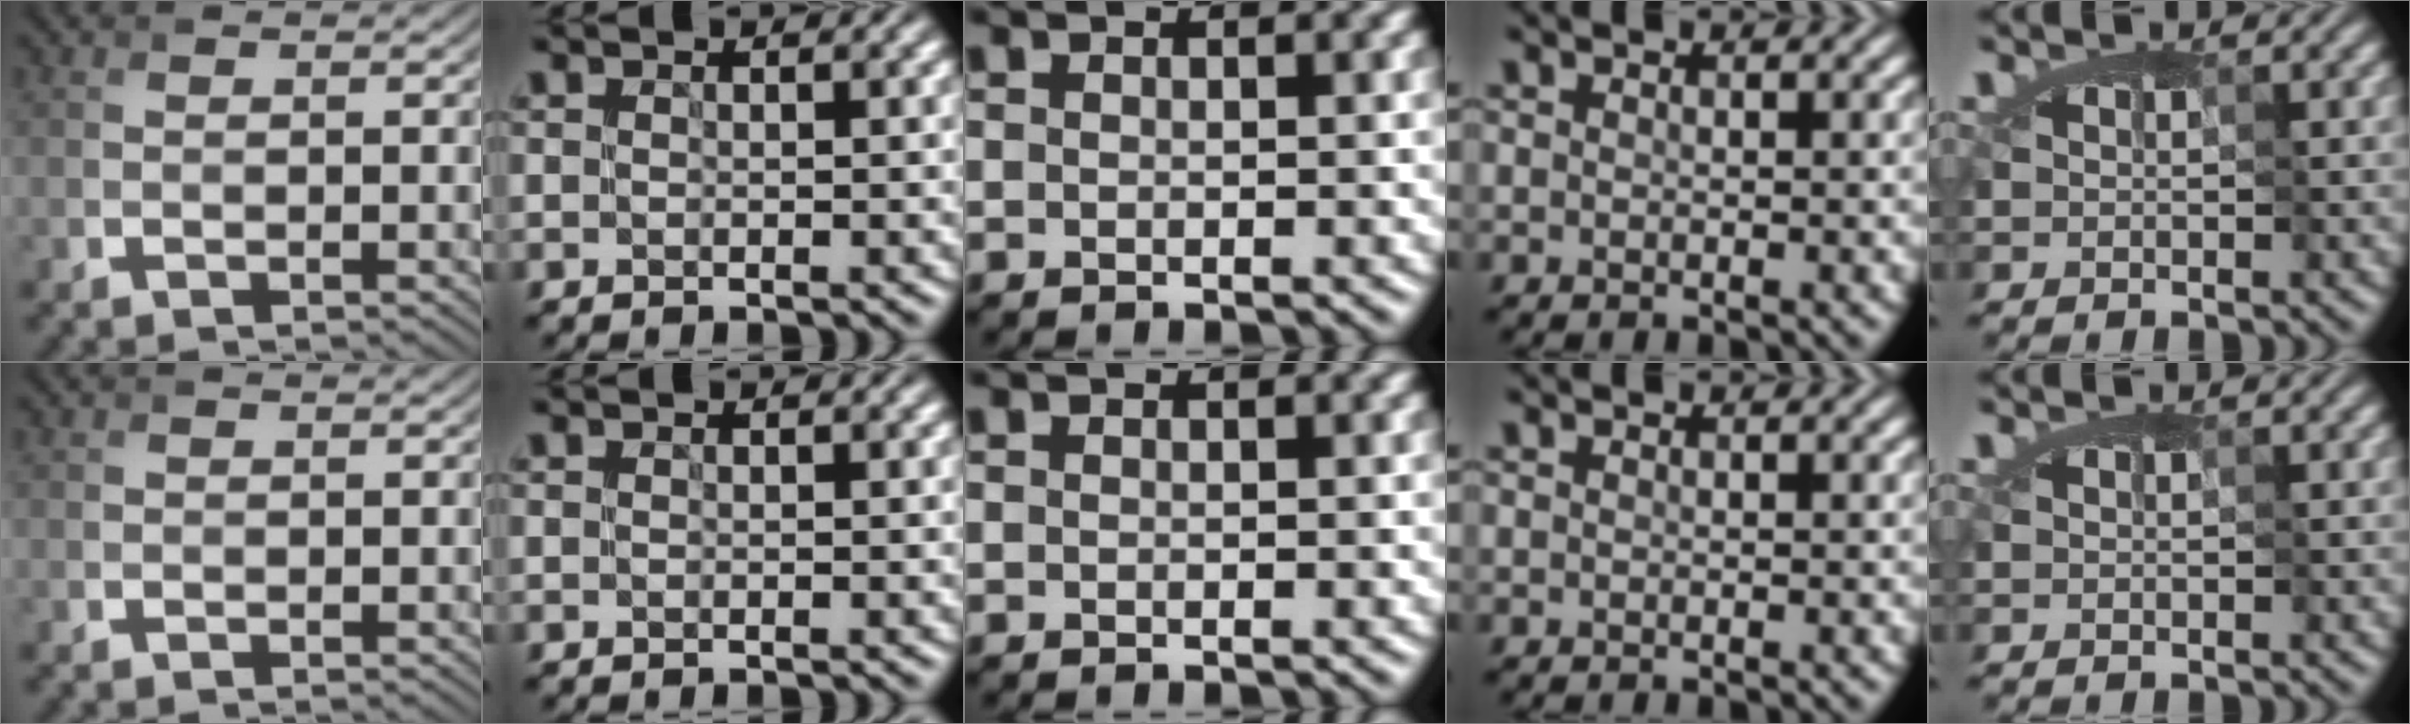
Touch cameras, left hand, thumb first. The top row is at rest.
{}